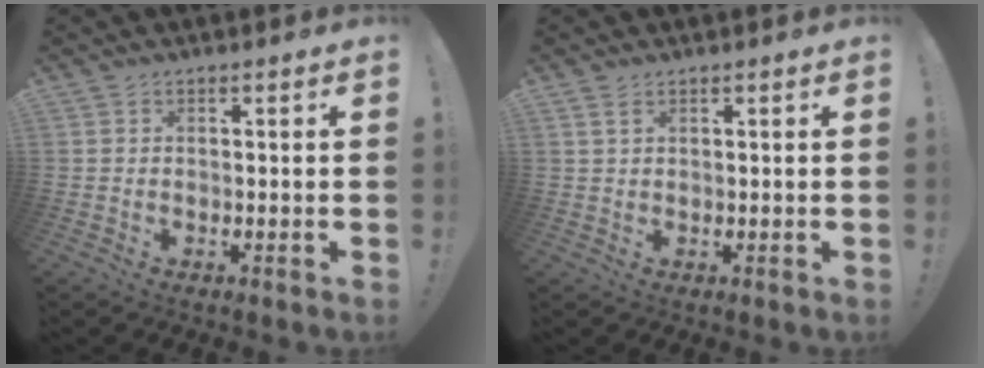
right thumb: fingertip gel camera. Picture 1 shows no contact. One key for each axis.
{"total": 2.3, "fx": 1.2, "fy": 1.0, "fz": 1.6, "tx": -0.028, "ty": -0.001, "tz": 0.022}